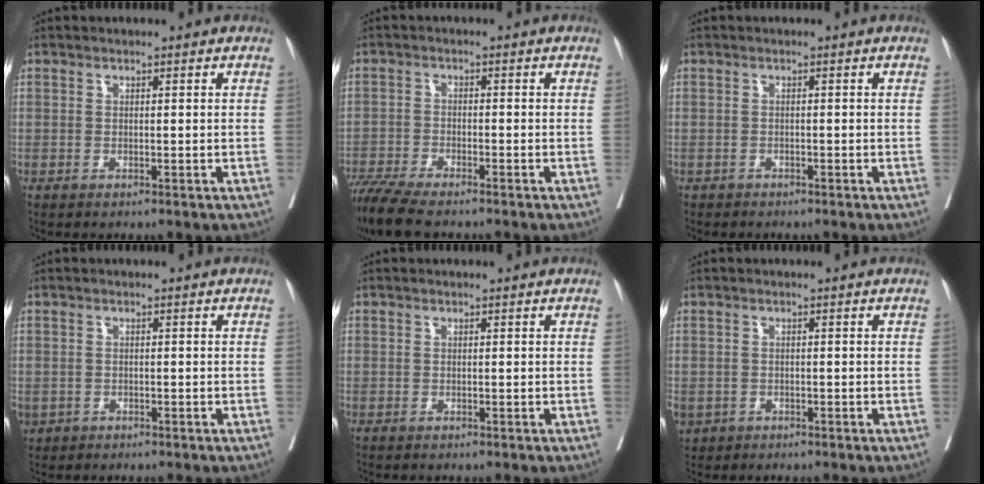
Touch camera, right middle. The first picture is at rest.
{"total": 8.0, "force": [-6.7, 1.1, 4.2], "torque": [-0.080, -0.022, -0.119]}
{"total": 1.0, "force": [-0.9, 0.5, 0.0], "torque": [-0.015, -0.001, -0.016]}
{"total": 2.6, "force": [-1.4, 2.1, 0.7], "torque": [-0.020, -0.004, -0.021]}
{"total": 0.0}
{"total": 4.1, "force": [-2.2, 3.3, 1.1], "torque": [-0.034, -0.004, -0.033]}